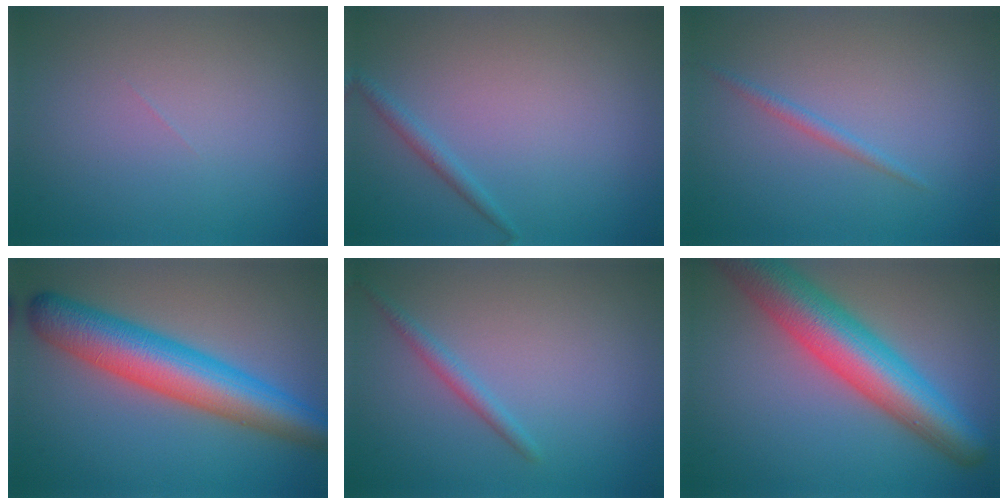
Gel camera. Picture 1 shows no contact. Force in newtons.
{"total": 1.1, "press": 1.1, "slide": 0.1}
{"total": 1.0, "press": 1.0, "slide": 0.1}
{"total": 8.5, "press": 8.4, "slide": 0.2}
{"total": 1.4, "press": 1.4, "slide": 0.0}
{"total": 9.1, "press": 9.1, "slide": 0.2}